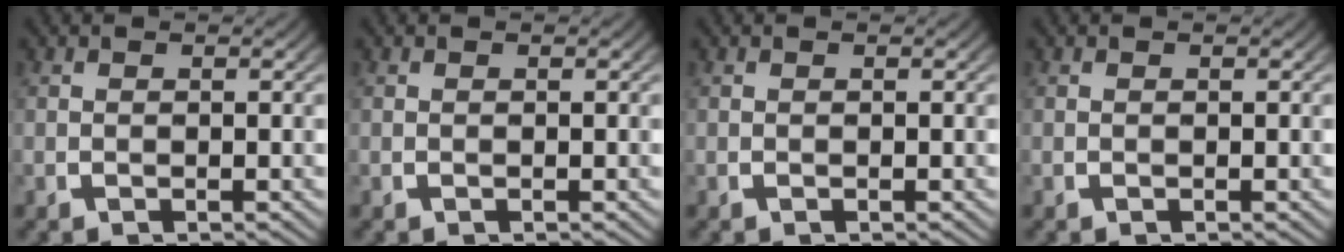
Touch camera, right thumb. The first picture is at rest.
{"total": 0.0}
{"total": 0.0}
{"total": 0.0}